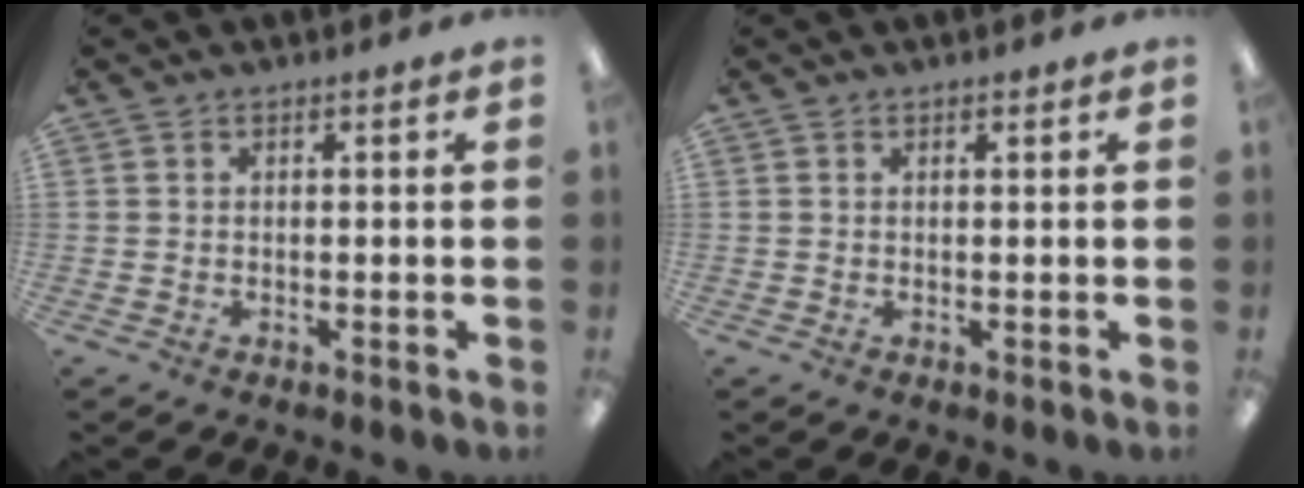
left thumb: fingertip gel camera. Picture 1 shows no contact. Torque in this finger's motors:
{"motor_torque": [0.06, -0.17, -0.40, 0.20, 0.00]}